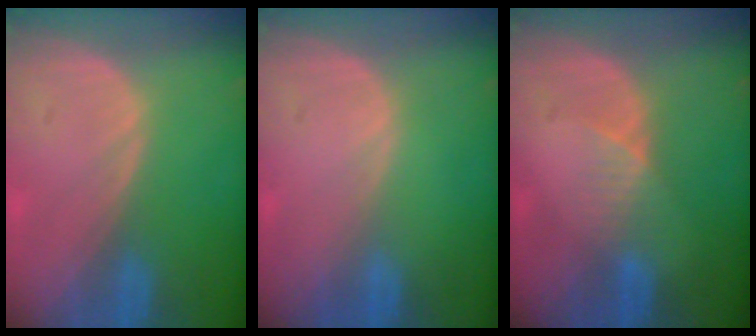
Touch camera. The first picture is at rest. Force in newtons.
{"total": 0.0}
{"total": 3.0, "press": 2.6, "slide": 1.5}